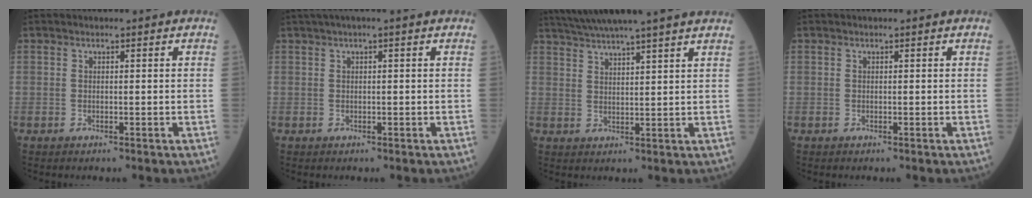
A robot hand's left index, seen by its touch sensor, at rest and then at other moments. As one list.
[{"total": 2.4, "force": [1.7, -0.4, 1.7], "torque": [-0.031, 0.026, 0.032]}, {"total": 14.0, "force": [12.3, -1.1, 6.6], "torque": [-0.117, 0.018, 0.173]}, {"total": 0.0}]